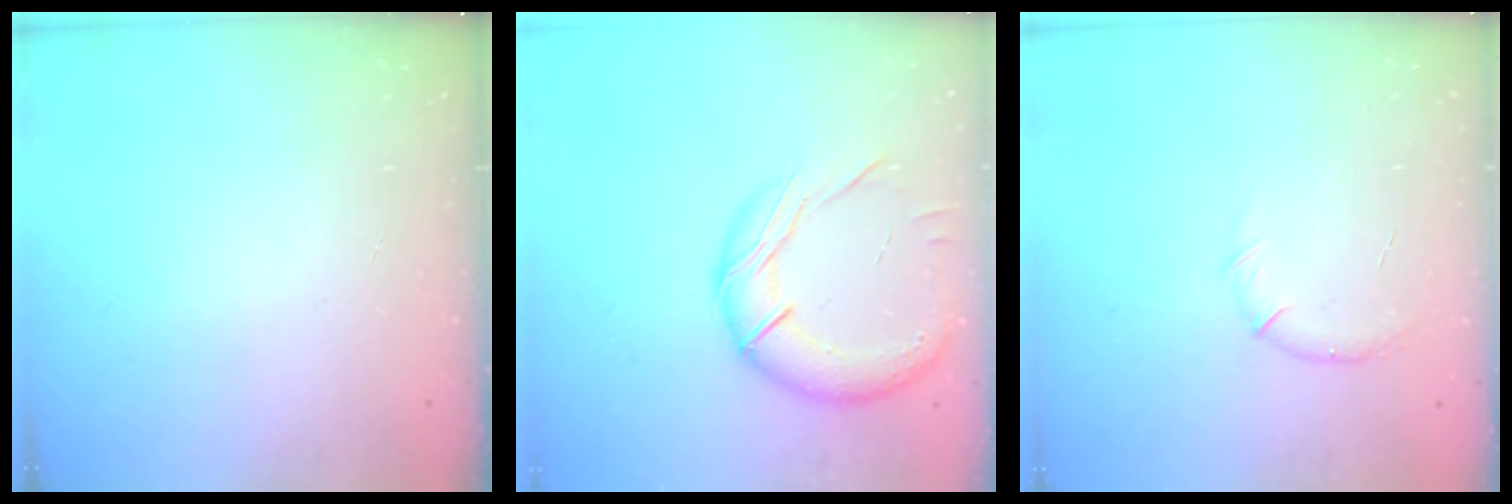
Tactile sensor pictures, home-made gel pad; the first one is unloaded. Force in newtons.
{"total": 17.8, "press": 17.7, "slide": 2.4}
{"total": 6.8, "press": 6.5, "slide": 1.9}